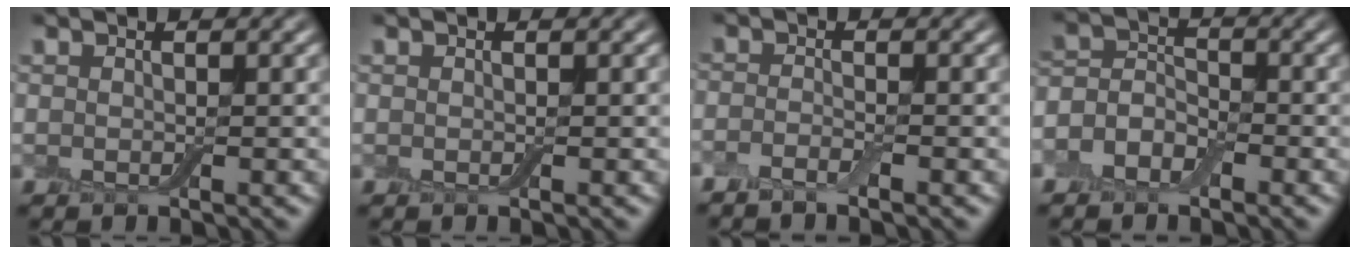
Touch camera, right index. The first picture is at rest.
{"total": 0.0}
{"total": 1.5, "force": [-1.2, 0.2, 0.9], "torque": [-0.024, -0.003, -0.030]}
{"total": 3.8, "force": [-2.1, 2.5, 2.0], "torque": [-0.033, 0.003, -0.050]}